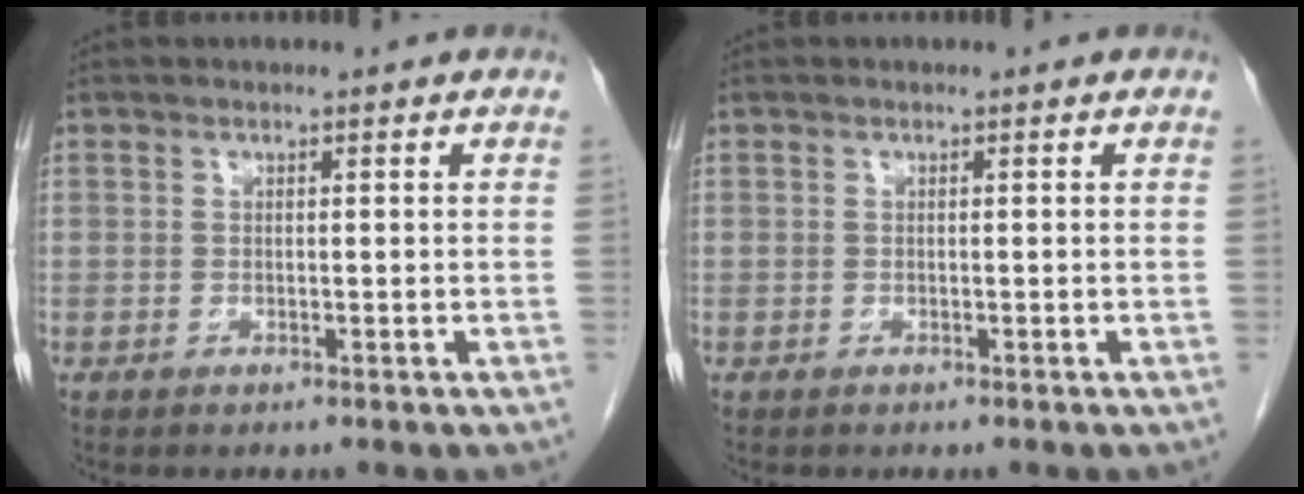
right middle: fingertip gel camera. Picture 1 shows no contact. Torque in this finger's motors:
{"motor_torque": [-0.42, 0.12, -0.02, 0.00]}